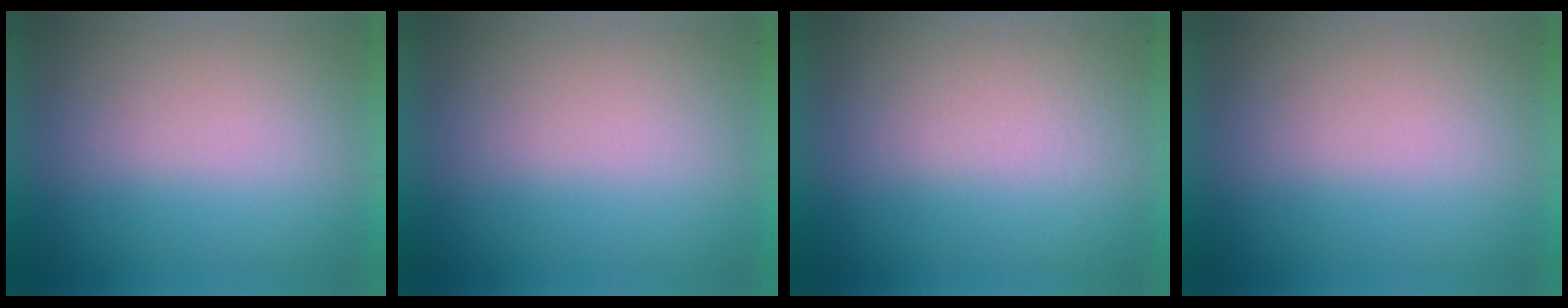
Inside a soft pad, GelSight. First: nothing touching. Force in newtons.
{"total": 0.0}
{"total": 2.3}
{"total": 0.0}